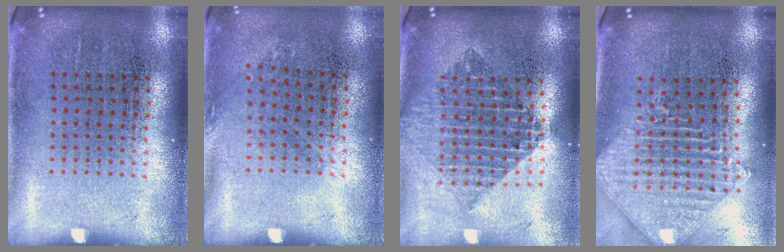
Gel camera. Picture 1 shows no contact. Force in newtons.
{"total": 0.8, "press": 0.6, "slide": 0.5}
{"total": 2.1, "press": 1.6, "slide": 1.3}
{"total": 2.0, "press": 1.7, "slide": 1.1}